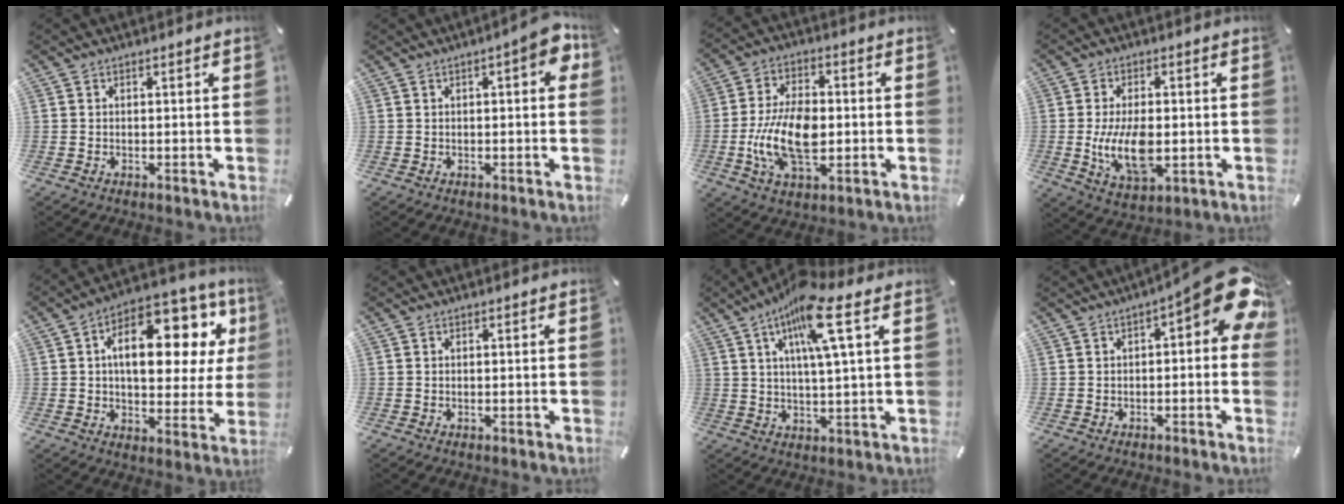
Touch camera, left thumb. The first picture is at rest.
{"total": 6.3, "force": [1.5, 2.3, 5.6], "torque": [-0.073, -0.002, 0.020]}
{"total": 13.9, "force": [-2.0, 8.3, 11.0], "torque": [-0.230, -0.001, -0.036]}
{"total": 11.3, "force": [-1.2, 6.0, 9.5], "torque": [-0.188, -0.014, -0.018]}
{"total": 18.8, "force": [6.4, 9.9, 14.6], "torque": [-0.220, -0.034, 0.106]}
{"total": 0.0}
{"total": 11.9, "force": [6.6, 2.0, 9.7], "torque": [-0.177, -0.011, 0.108]}
{"total": 13.0, "force": [4.2, 4.4, 11.5], "torque": [-0.143, -0.036, 0.069]}